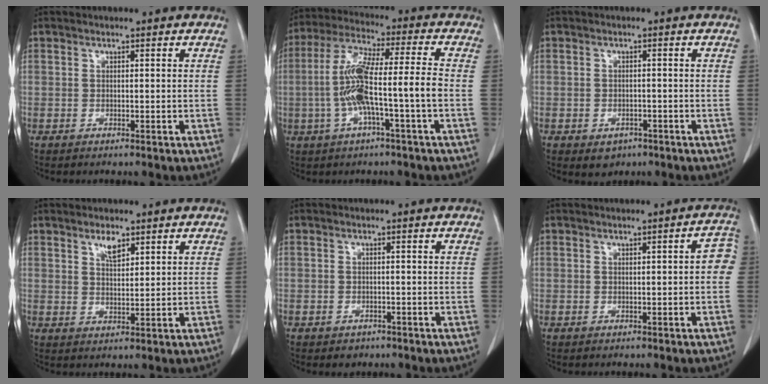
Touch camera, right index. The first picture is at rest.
{"total": 11.2, "force": [-2.3, 0.5, 11.0], "torque": [-0.225, 0.020, -0.047]}
{"total": 2.9, "force": [-1.6, 2.1, 1.1], "torque": [-0.010, 0.003, -0.012]}
{"total": 2.9, "force": [2.0, 1.1, 1.9], "torque": [-0.038, 0.000, 0.039]}
{"total": 1.8, "force": [-1.2, 1.2, 0.4], "torque": [-0.008, 0.002, -0.012]}
{"total": 2.8, "force": [0.0, 0.8, 2.7], "torque": [-0.021, 0.008, -0.005]}